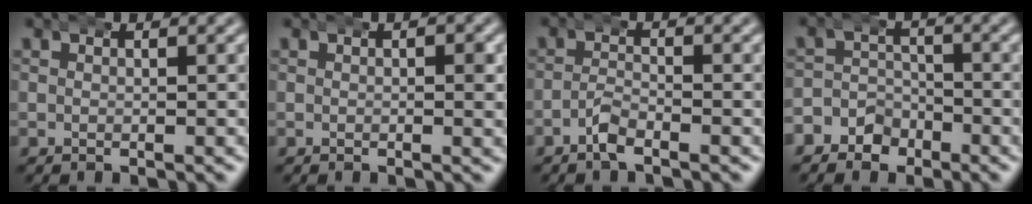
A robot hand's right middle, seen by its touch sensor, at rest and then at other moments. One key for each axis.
{"total": 1.1, "fx": 0.3, "fy": 0.4, "fz": 1.0, "tx": -0.010, "ty": 0.004, "tz": 0.002}
{"total": 2.2, "fx": -1.8, "fy": 0.6, "fz": 1.1, "tx": -0.019, "ty": 0.005, "tz": -0.039}
{"total": 5.4, "fx": -3.2, "fy": 4.2, "fz": 1.1, "tx": -0.019, "ty": 0.003, "tz": -0.069}